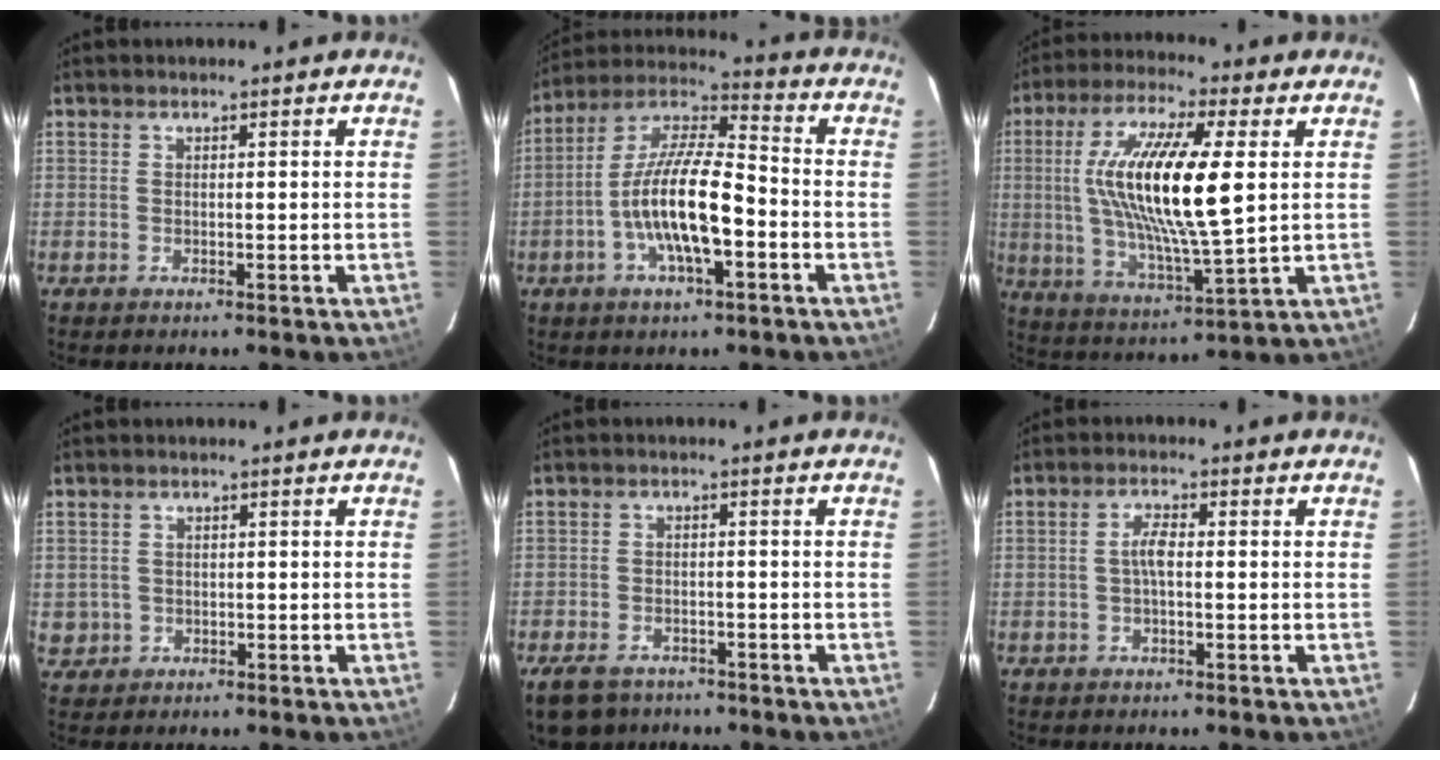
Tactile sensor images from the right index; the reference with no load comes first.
{"total": 14.6, "force": [-4.4, 4.1, 13.3], "torque": [-0.260, -0.001, -0.085]}
{"total": 18.8, "force": [2.9, 3.9, 18.2], "torque": [-0.340, -0.001, 0.053]}
{"total": 3.3, "force": [-0.2, 3.2, 0.5], "torque": [-0.007, 0.008, 0.007]}
{"total": 8.6, "force": [-6.2, 4.9, 3.4], "torque": [-0.089, -0.003, -0.100]}
{"total": 2.7, "force": [-0.3, 0.8, 2.6], "torque": [-0.052, 0.008, -0.005]}